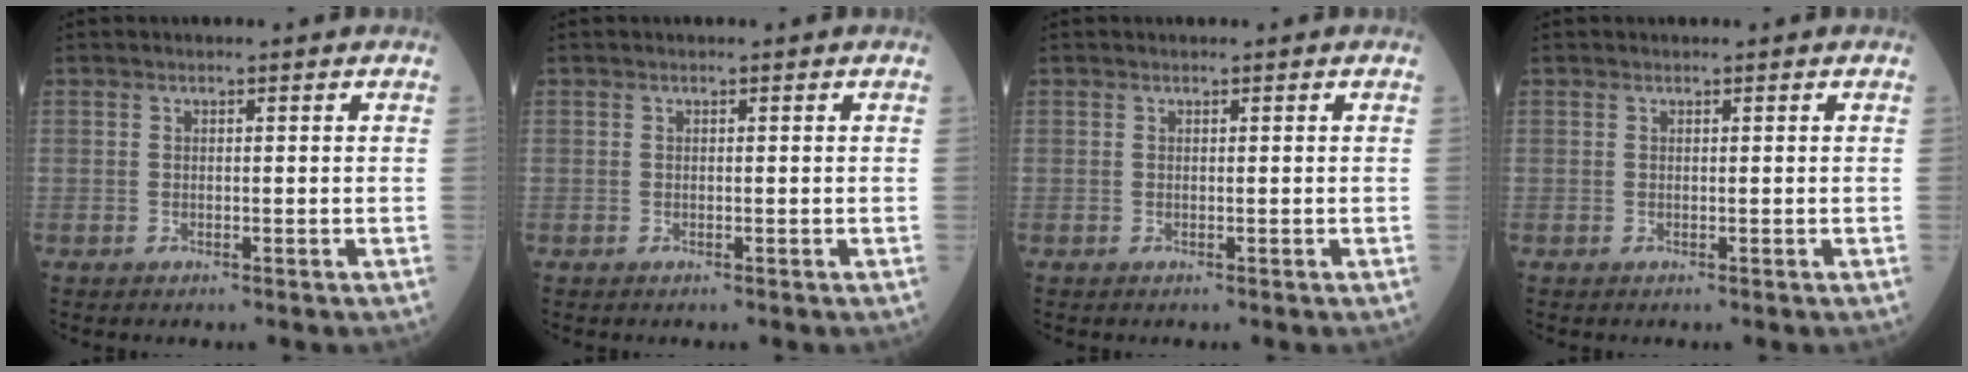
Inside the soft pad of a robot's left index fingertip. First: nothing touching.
{"total": 0.0}
{"total": 0.0}
{"total": 0.0}